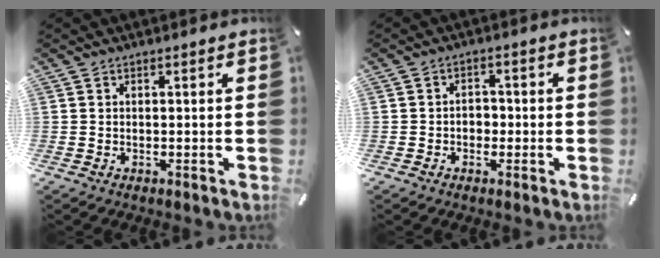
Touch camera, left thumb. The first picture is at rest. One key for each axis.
{"total": 2.9, "fx": -1.1, "fy": 2.3, "fz": 1.5, "tx": -0.028, "ty": 0.010, "tz": -0.025}